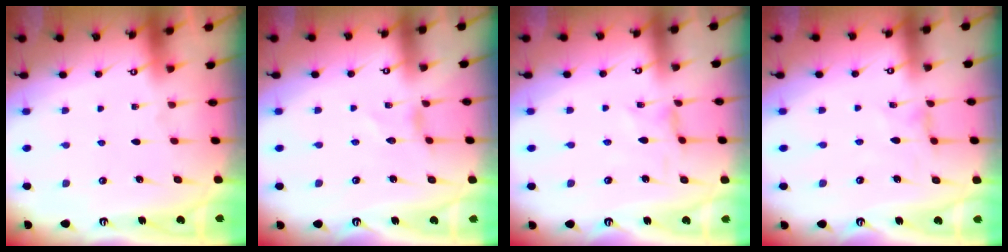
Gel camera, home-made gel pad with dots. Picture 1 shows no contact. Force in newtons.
{"total": 0.0}
{"total": 0.8, "press": 0.7, "slide": 0.2}
{"total": 0.5, "press": 0.5, "slide": 0.2}